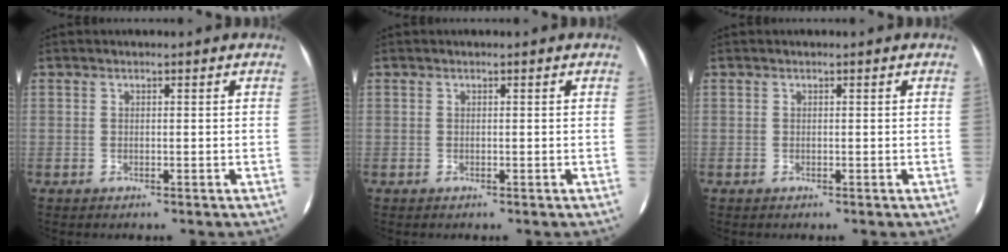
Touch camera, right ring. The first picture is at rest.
{"total": 0.0}
{"total": 0.0}